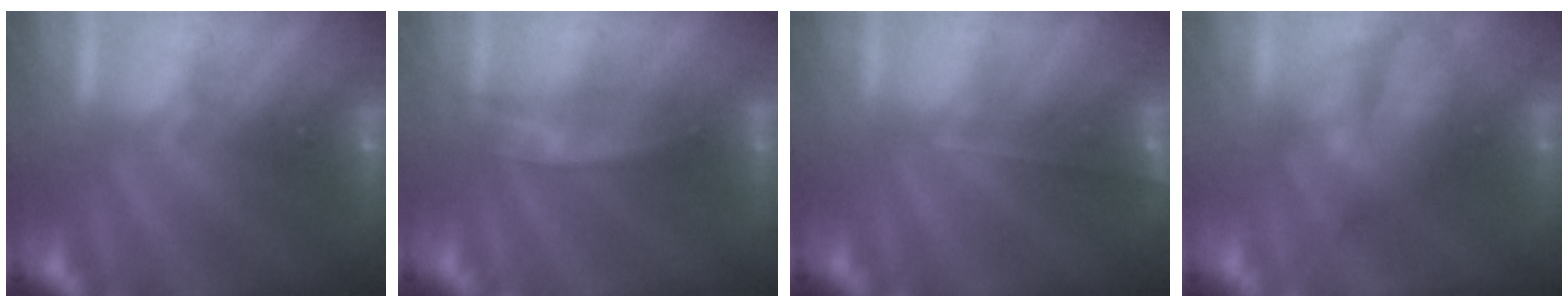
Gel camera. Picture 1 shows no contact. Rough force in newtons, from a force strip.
{"total": 2.2}
{"total": 1.8}
{"total": 3.9}